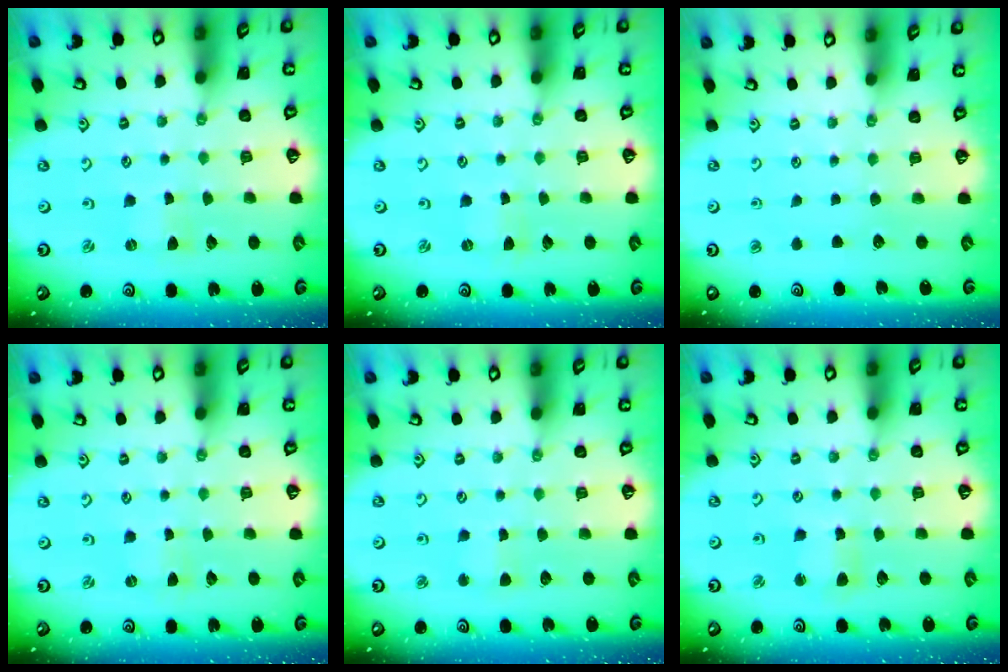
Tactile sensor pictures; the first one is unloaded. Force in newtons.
{"total": 0.0}
{"total": 0.0}
{"total": 0.0}
{"total": 2.6, "press": 2.6, "slide": 0.3}
{"total": 4.1, "press": 4.1, "slide": 0.5}